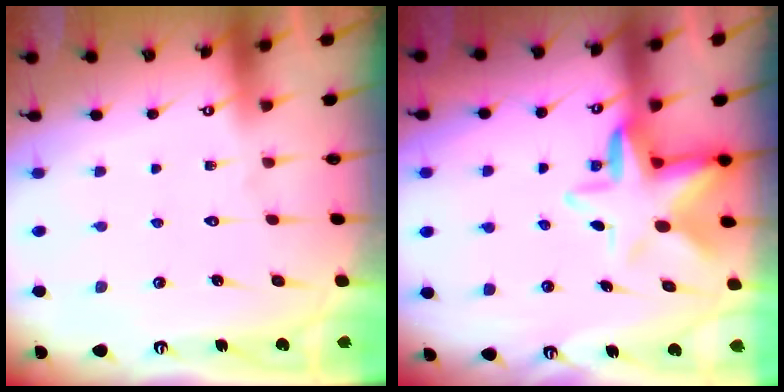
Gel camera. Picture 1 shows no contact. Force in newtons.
{"total": 9.0, "press": 8.9, "slide": 1.4}